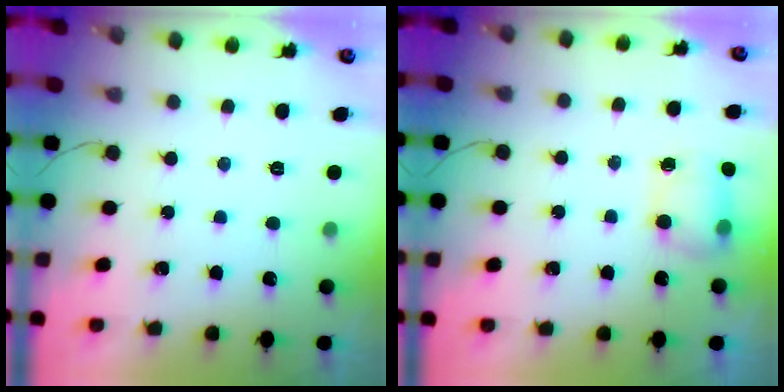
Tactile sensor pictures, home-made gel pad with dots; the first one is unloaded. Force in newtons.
{"total": 9.7, "press": 6.9, "slide": 6.8}